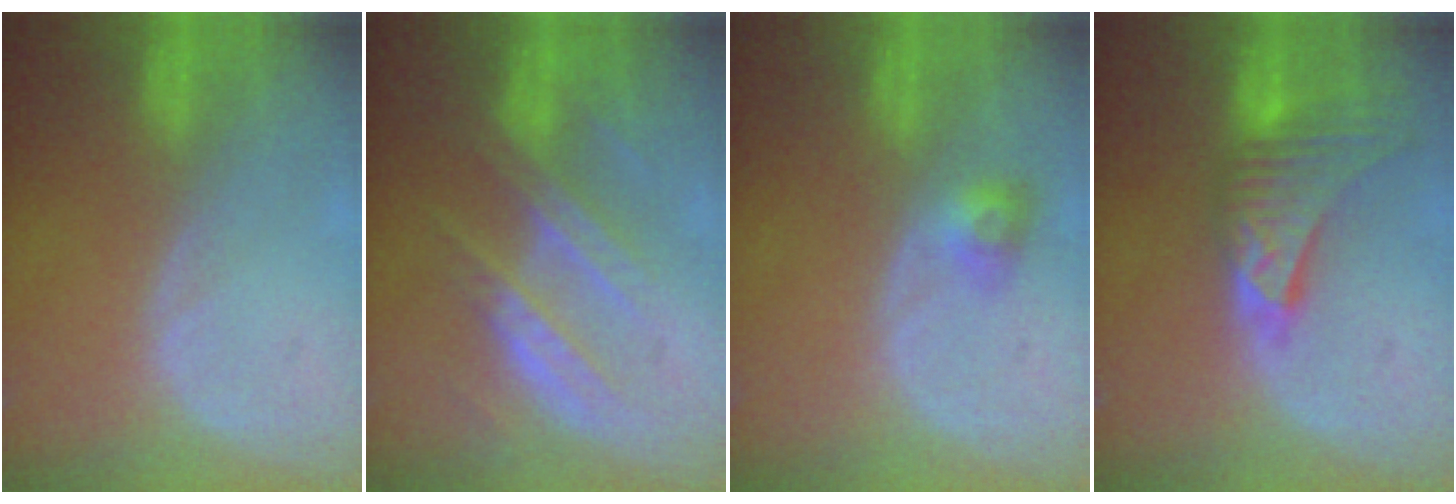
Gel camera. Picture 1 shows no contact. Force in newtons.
{"total": 7.9, "press": 7.3, "slide": 2.9}
{"total": 2.9, "press": 2.7, "slide": 1.2}
{"total": 9.1, "press": 8.3, "slide": 3.8}